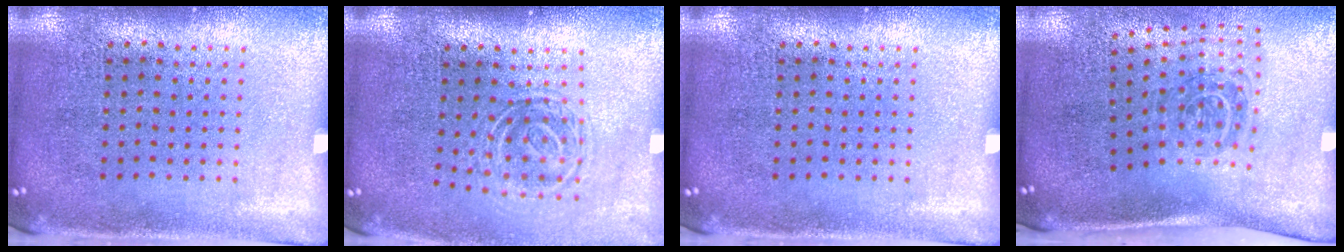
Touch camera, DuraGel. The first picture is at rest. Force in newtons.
{"total": 1.7, "press": 1.2, "slide": 1.1}
{"total": 0.0}
{"total": 1.9, "press": 1.2, "slide": 1.5}